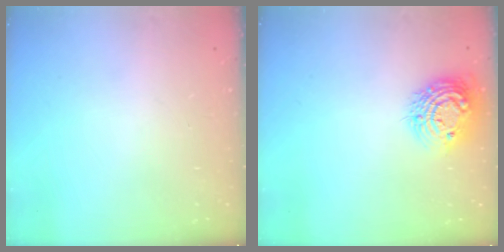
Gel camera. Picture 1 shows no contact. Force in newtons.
{"total": 12.4, "press": 12.4, "slide": 0.6}